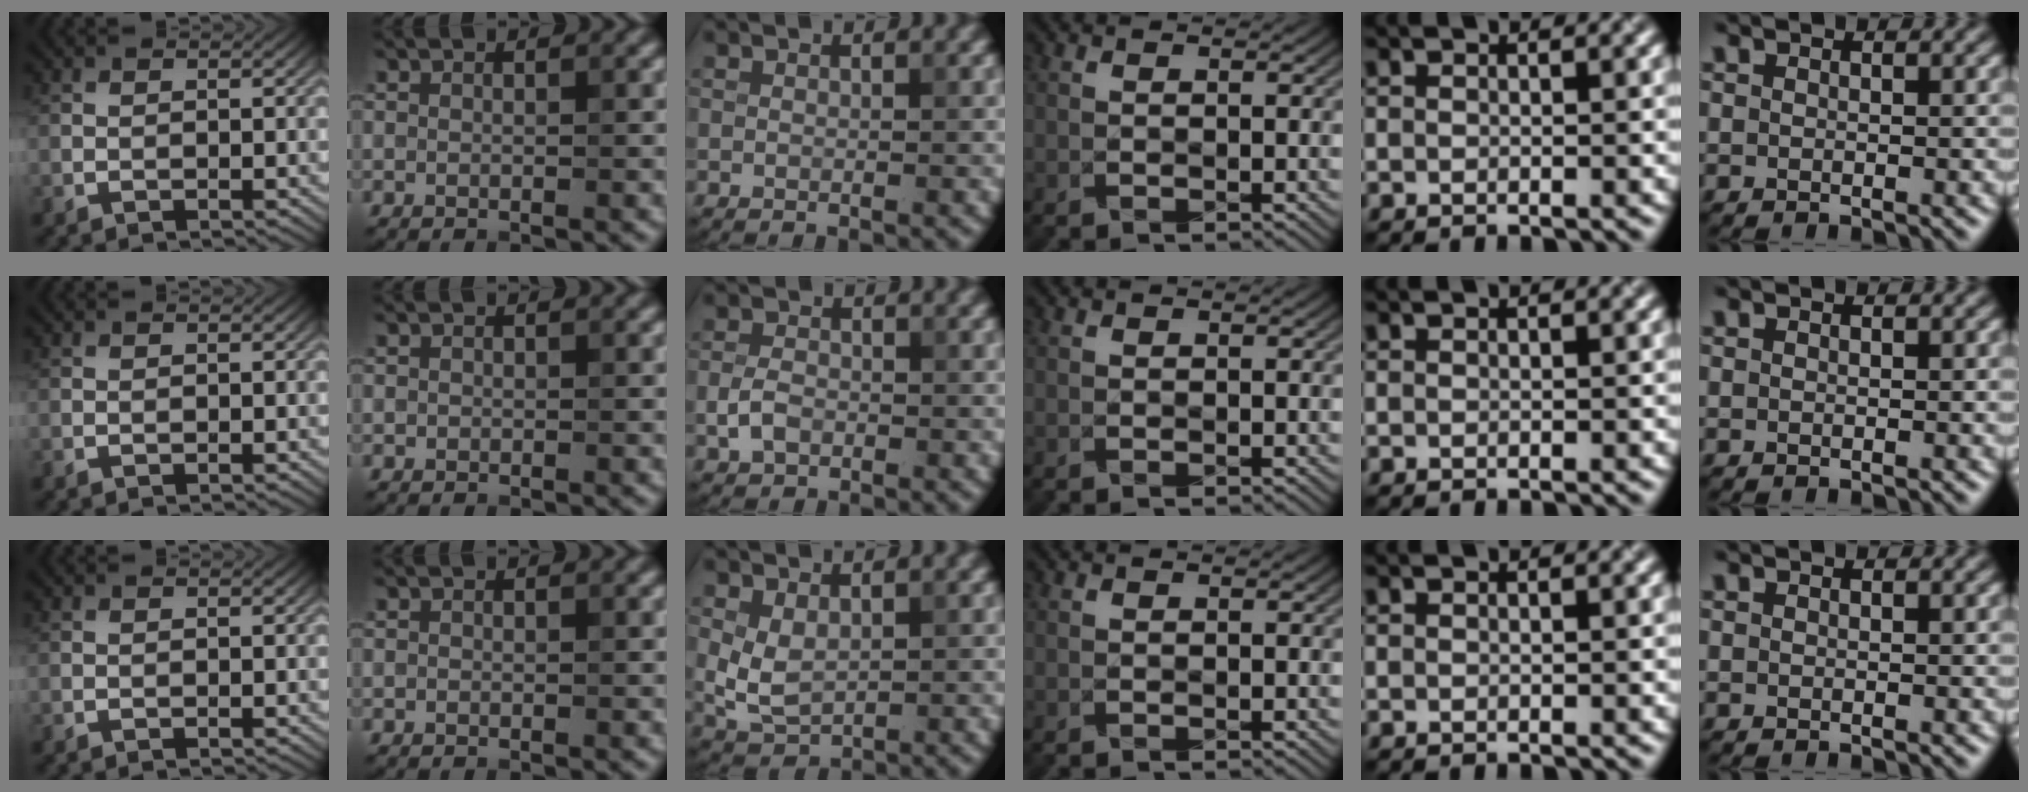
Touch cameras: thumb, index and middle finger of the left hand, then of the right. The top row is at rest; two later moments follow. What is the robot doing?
{"motion": "fold", "object": "envelope"}